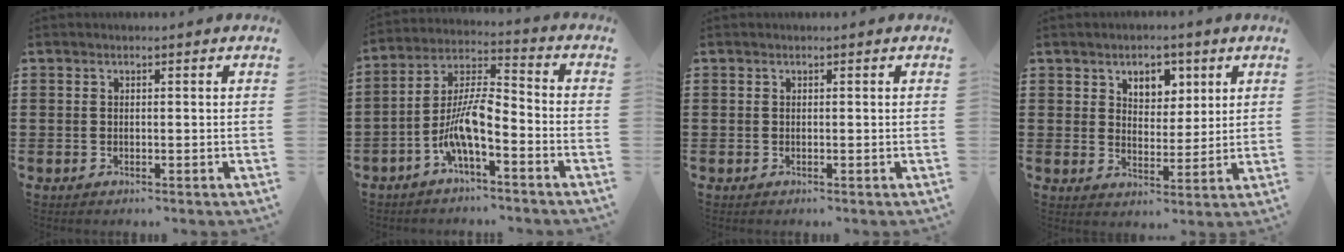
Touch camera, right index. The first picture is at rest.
{"total": 8.5, "force": [-4.3, 2.1, 7.1], "torque": [-0.161, -0.009, -0.087]}
{"total": 0.0}
{"total": 4.6, "force": [2.8, 3.3, 1.6], "torque": [-0.041, 0.008, 0.048]}